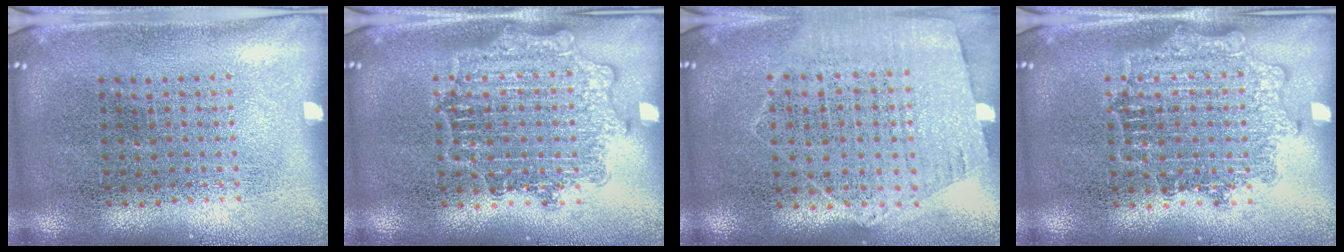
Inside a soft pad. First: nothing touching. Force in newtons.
{"total": 1.5, "press": 1.5, "slide": 0.2}
{"total": 1.3, "press": 1.1, "slide": 0.6}
{"total": 1.4, "press": 1.4, "slide": 0.2}